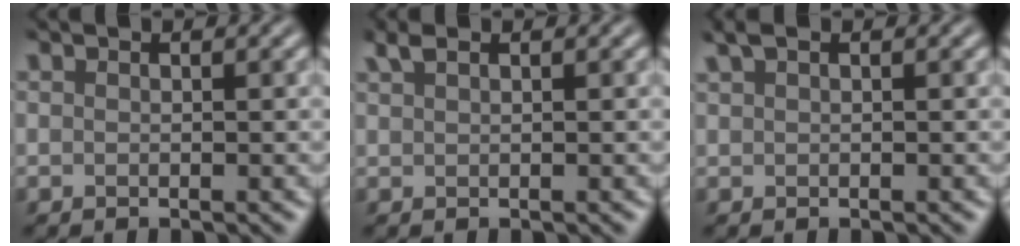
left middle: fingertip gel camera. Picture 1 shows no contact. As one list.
[{"total": 1.0, "force": [0.1, -0.9, -0.5], "torque": [-0.009, -0.009, 0.035]}, {"total": 1.0, "force": [0.0, -0.9, -0.5], "torque": [-0.015, -0.009, 0.037]}]